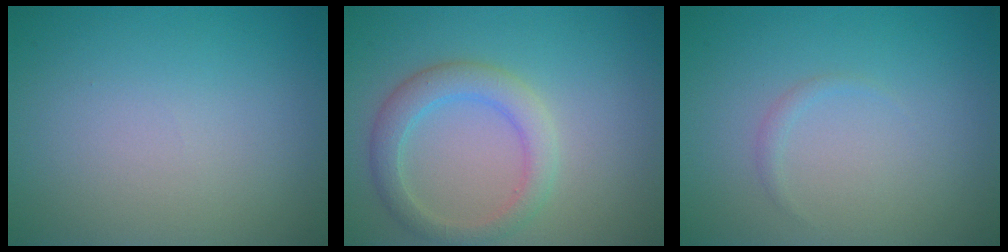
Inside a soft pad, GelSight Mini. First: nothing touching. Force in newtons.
{"total": 3.4, "press": 3.4, "slide": 0.3}
{"total": 0.6, "press": 0.6, "slide": 0.1}